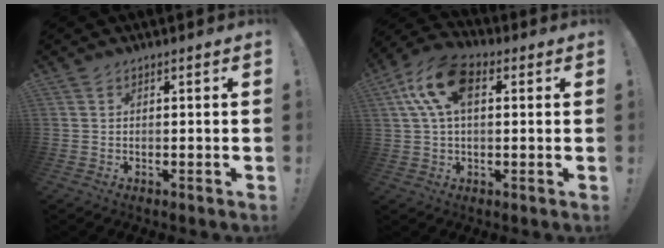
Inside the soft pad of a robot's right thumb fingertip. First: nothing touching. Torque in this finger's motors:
{"motor_torque": [0.32, 0.32, 0.14, 0.14, 0.11]}